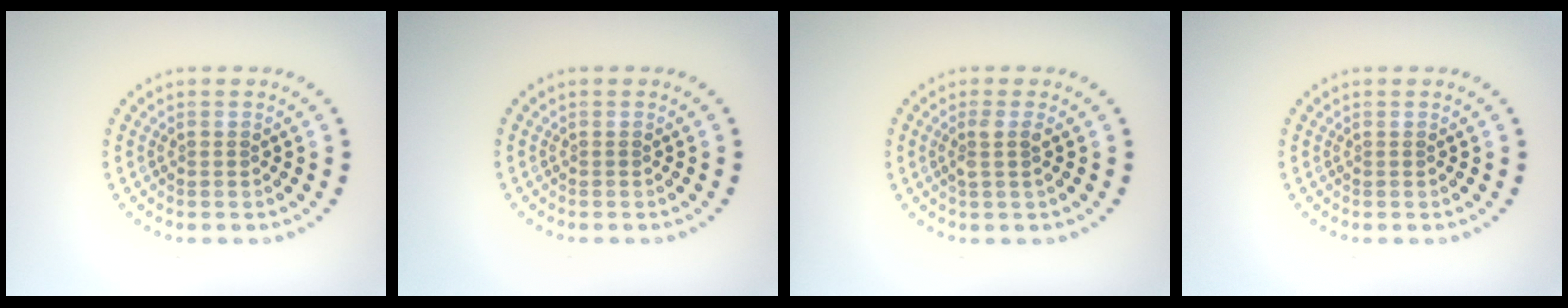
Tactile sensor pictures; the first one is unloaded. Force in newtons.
{"total": 0.0}
{"total": 1.6, "press": 1.3, "slide": 1.0}
{"total": 0.0}